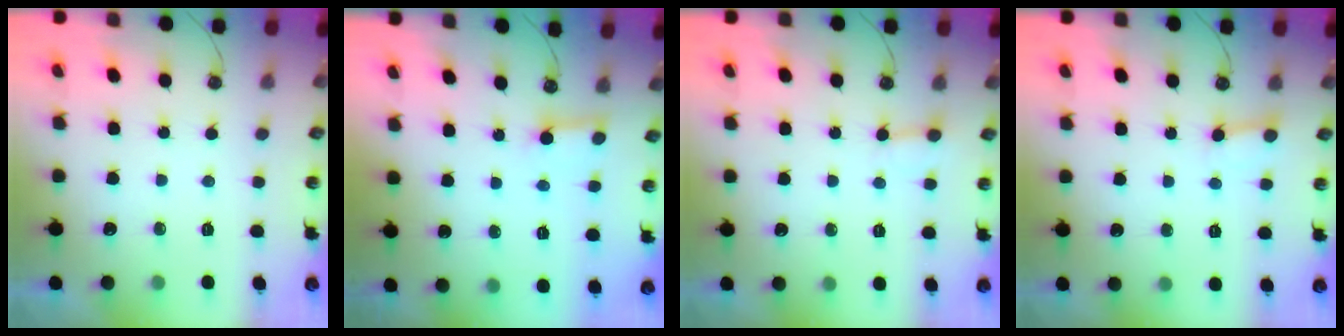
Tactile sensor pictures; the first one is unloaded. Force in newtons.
{"total": 3.0, "press": 3.0, "slide": 0.4}
{"total": 2.0, "press": 2.0, "slide": 0.0}
{"total": 2.6, "press": 2.6, "slide": 0.3}